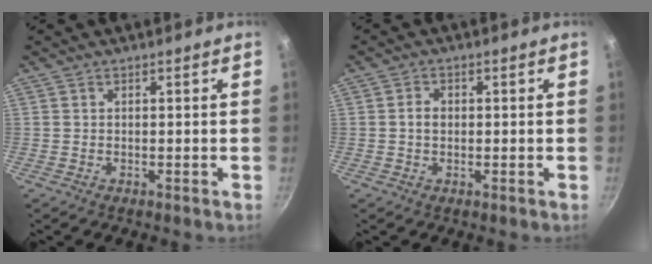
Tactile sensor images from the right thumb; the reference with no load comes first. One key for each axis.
{"total": 2.5, "fx": 0.1, "fy": 1.9, "fz": 1.6, "tx": -0.021, "ty": 0.006, "tz": 0.000}